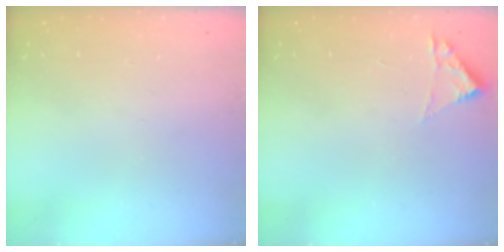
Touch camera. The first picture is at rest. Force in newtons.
{"total": 1.8, "press": 1.8, "slide": 0.2}